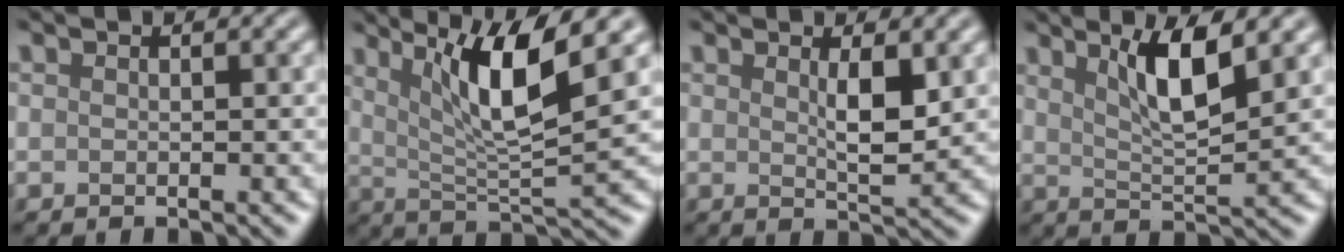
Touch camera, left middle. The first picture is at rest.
{"total": 7.4, "force": [3.2, 1.3, 6.6], "torque": [-0.111, 0.000, 0.058]}
{"total": 2.7, "force": [0.9, 0.7, 2.5], "torque": [-0.046, -0.004, 0.019]}
{"total": 4.8, "force": [2.4, 0.8, 4.1], "torque": [-0.072, -0.001, 0.045]}